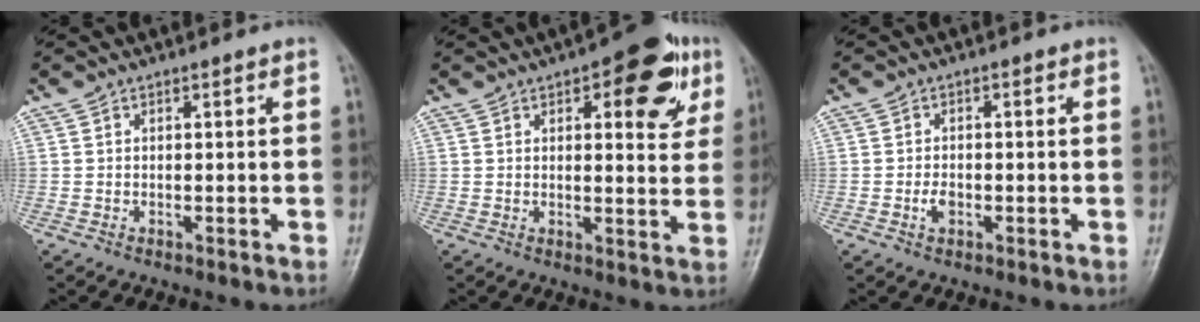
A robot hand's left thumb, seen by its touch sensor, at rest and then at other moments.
{"total": 11.5, "force": [5.1, 5.0, 9.1], "torque": [-0.072, -0.012, 0.056]}
{"total": 2.3, "force": [-0.8, 1.5, 1.5], "torque": [-0.022, 0.002, -0.017]}